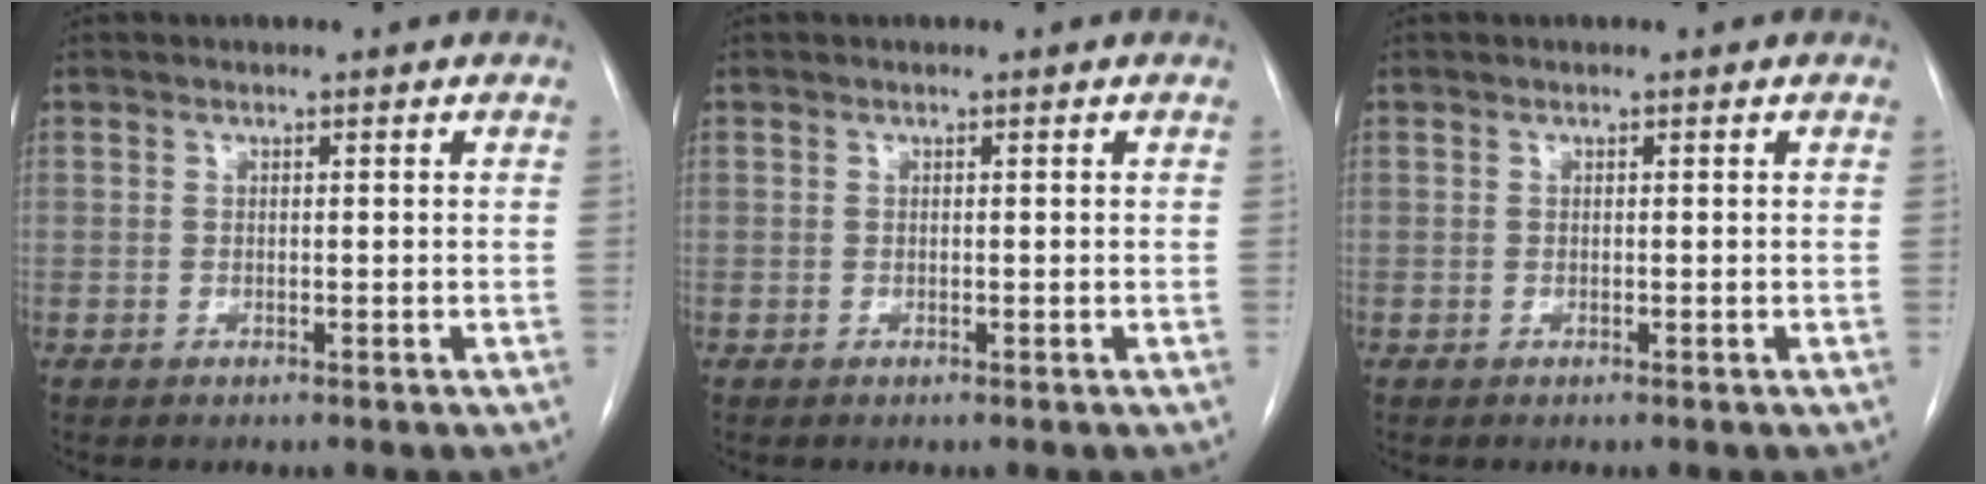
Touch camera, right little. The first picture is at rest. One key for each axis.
{"total": 0.0}
{"total": 0.0}